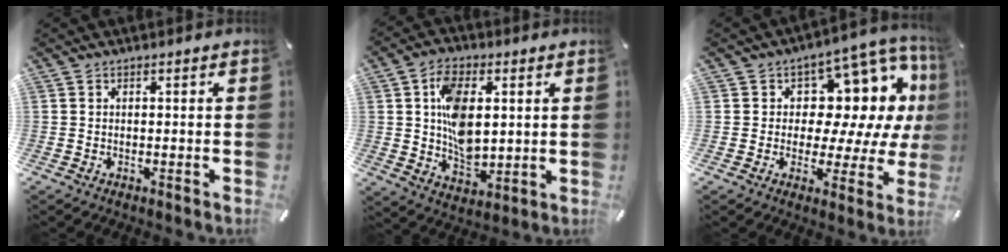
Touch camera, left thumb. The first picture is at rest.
{"total": 11.9, "force": [2.2, 7.9, 8.6], "torque": [-0.157, 0.003, 0.039]}
{"total": 12.9, "force": [5.1, 9.1, 7.6], "torque": [-0.094, -0.052, 0.093]}